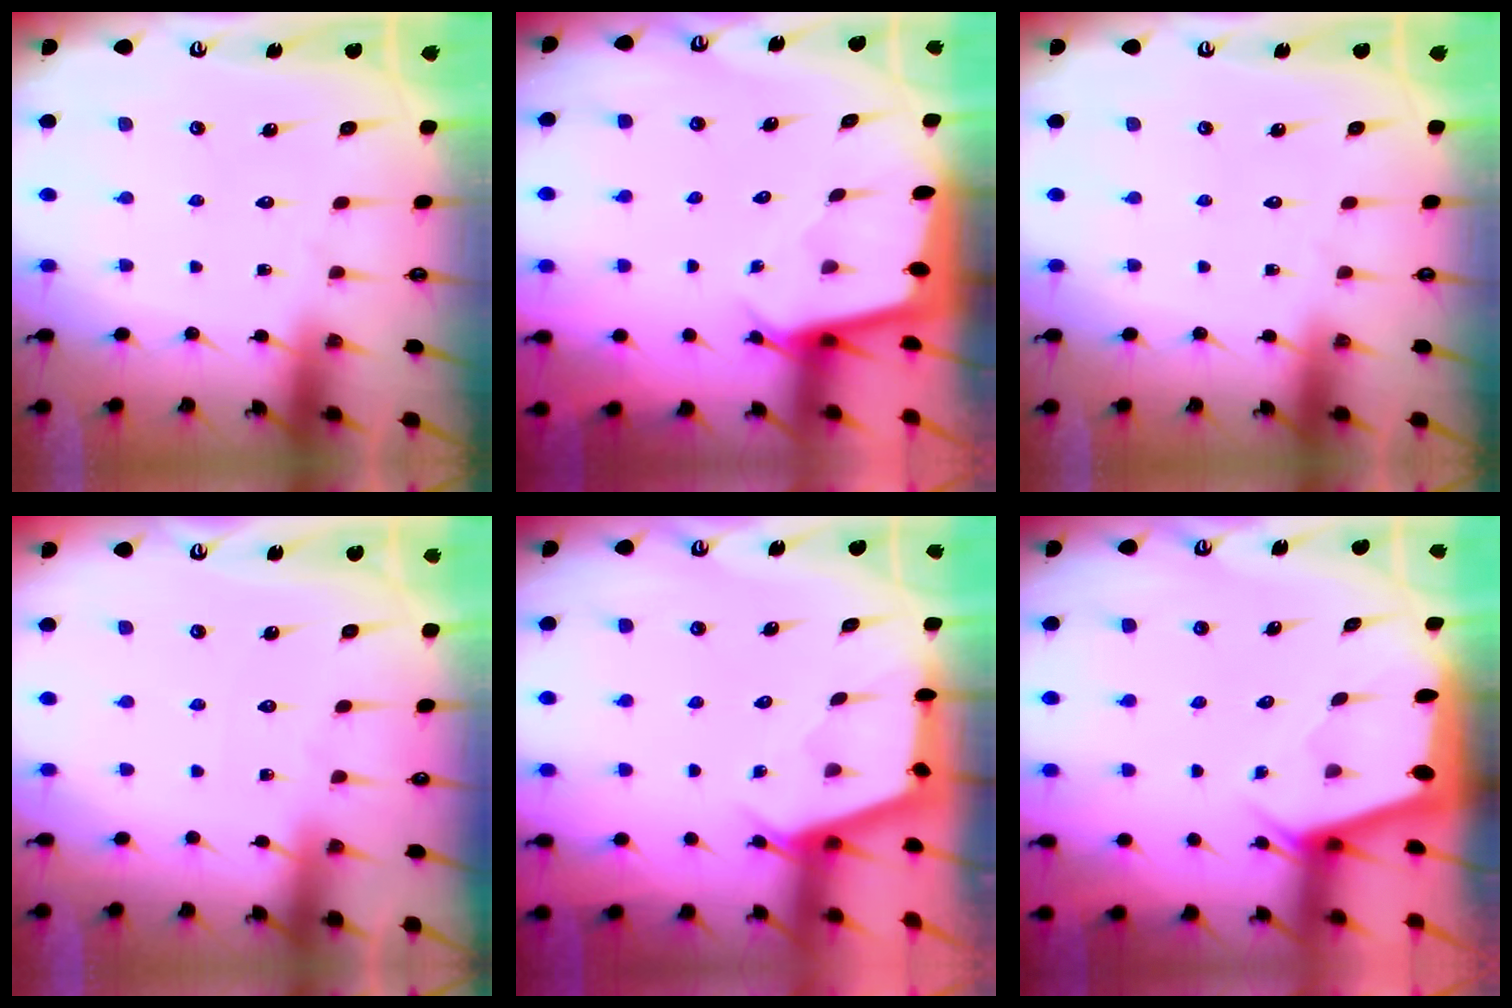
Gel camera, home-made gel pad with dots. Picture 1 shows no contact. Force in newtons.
{"total": 2.4, "press": 2.4, "slide": 0.1}
{"total": 0.0}
{"total": 1.8, "press": 1.8, "slide": 0.3}
{"total": 2.7, "press": 2.7, "slide": 0.3}
{"total": 1.9, "press": 1.9, "slide": 0.3}